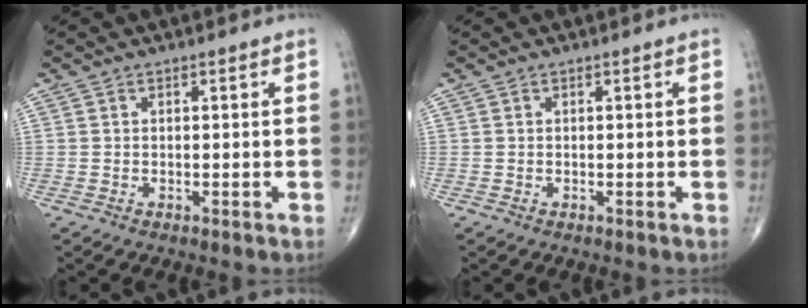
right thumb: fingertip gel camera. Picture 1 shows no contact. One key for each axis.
{"total": 0.0}